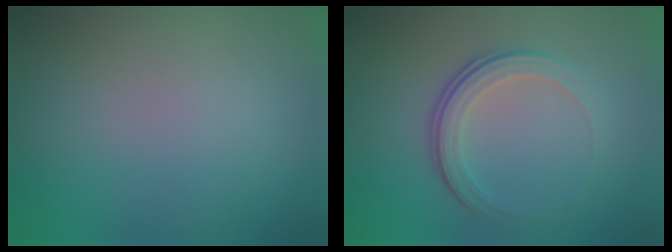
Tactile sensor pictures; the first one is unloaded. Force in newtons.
{"total": 3.7, "press": 2.5, "slide": 2.8}